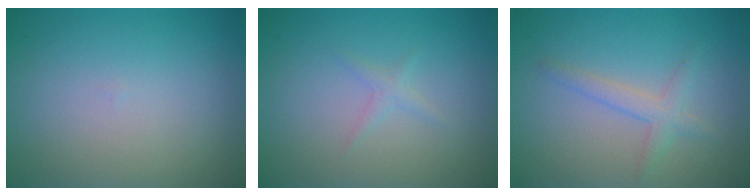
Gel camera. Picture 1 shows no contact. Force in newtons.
{"total": 0.9, "press": 0.9, "slide": 0.0}
{"total": 2.0, "press": 2.0, "slide": 0.1}